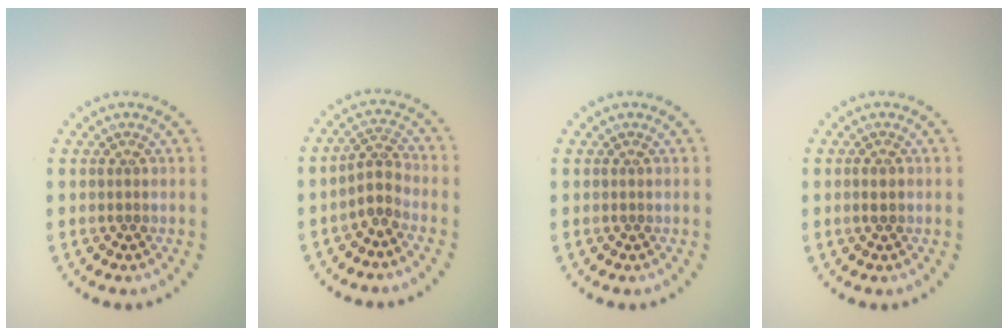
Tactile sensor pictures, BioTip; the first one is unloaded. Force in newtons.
{"total": 2.3, "press": 1.8, "slide": 1.5}
{"total": 0.0}
{"total": 1.1, "press": 1.0, "slide": 0.4}